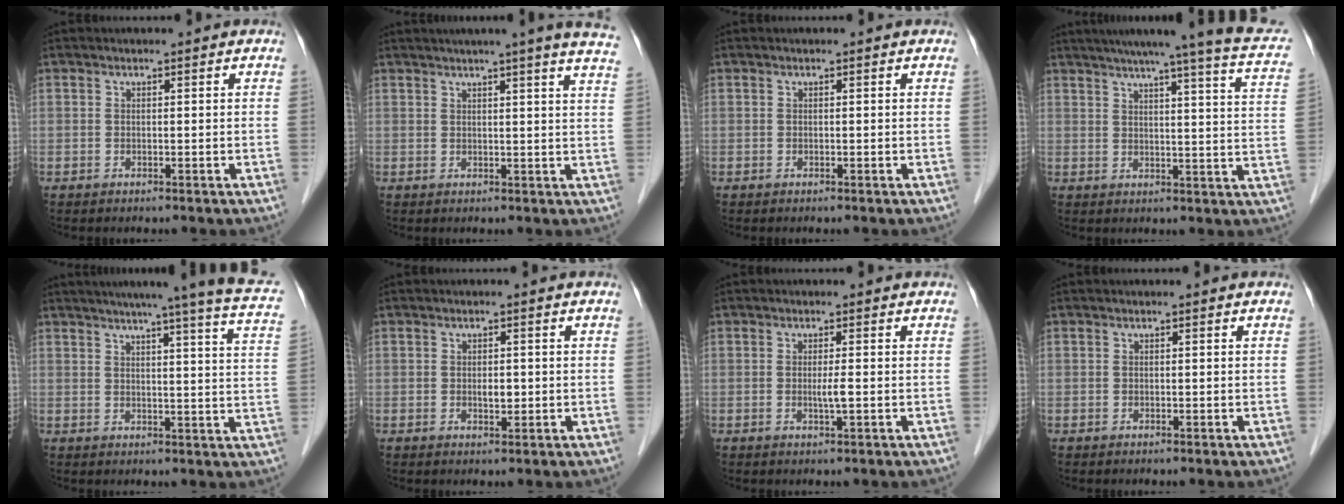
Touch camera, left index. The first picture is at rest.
{"total": 14.0, "force": [11.7, -1.0, 7.5], "torque": [-0.105, -0.012, 0.125]}
{"total": 0.0}
{"total": 20.6, "force": [16.7, 0.4, 12.0], "torque": [-0.169, -0.011, 0.193]}
{"total": 19.8, "force": [16.2, -0.4, 11.3], "torque": [-0.160, -0.020, 0.185]}
{"total": 1.6, "force": [-0.1, 0.9, 1.4], "torque": [-0.023, -0.002, 0.000]}
{"total": 1.7, "force": [-0.2, -0.2, 1.6], "torque": [-0.034, -0.004, -0.004]}
{"total": 0.0}